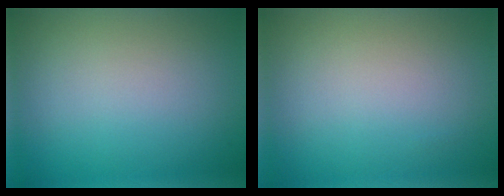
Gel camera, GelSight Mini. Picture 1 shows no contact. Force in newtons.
{"total": 0.0}